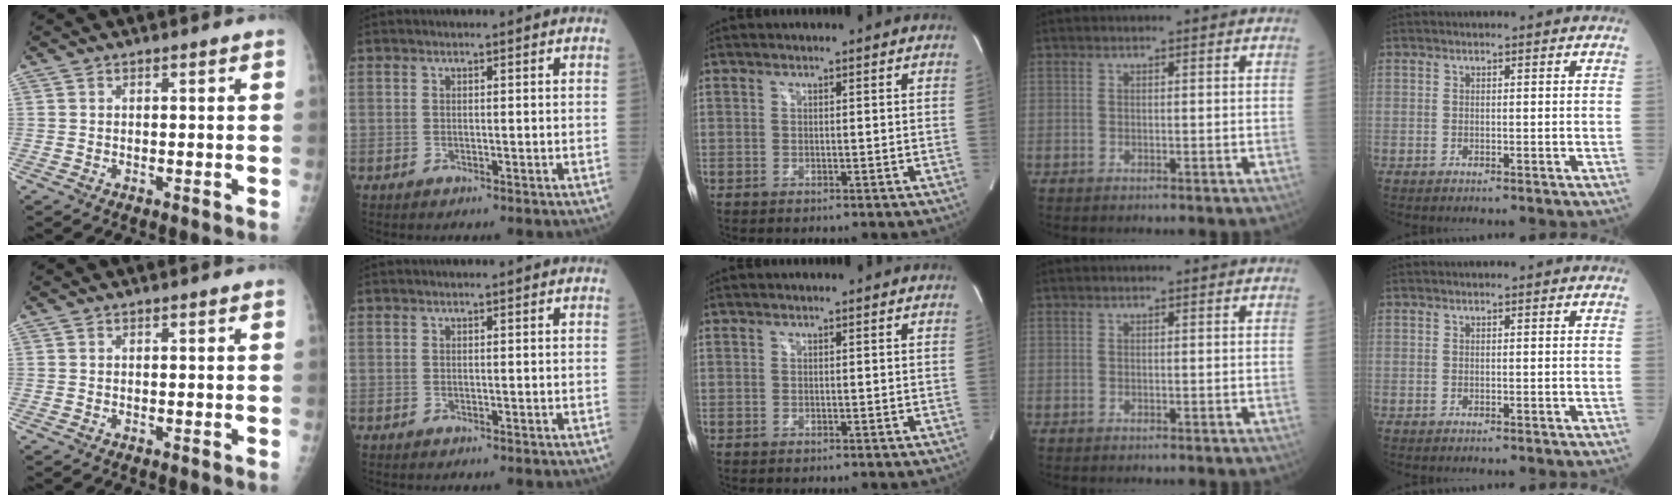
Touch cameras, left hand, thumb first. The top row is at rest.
{}